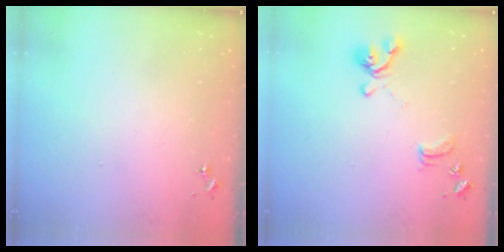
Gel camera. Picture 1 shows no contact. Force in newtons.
{"total": 12.6, "press": 12.5, "slide": 1.4}